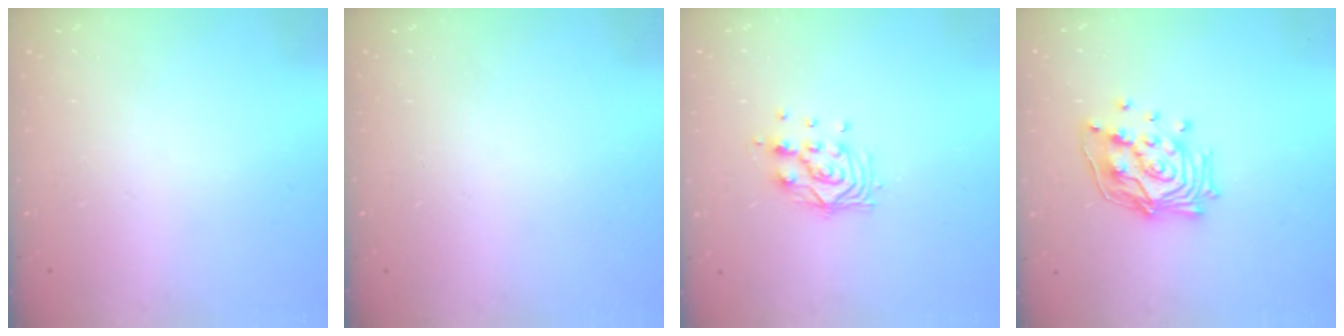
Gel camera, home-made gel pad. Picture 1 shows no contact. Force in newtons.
{"total": 0.0}
{"total": 10.7, "press": 10.7, "slide": 0.7}
{"total": 15.4, "press": 15.2, "slide": 1.8}